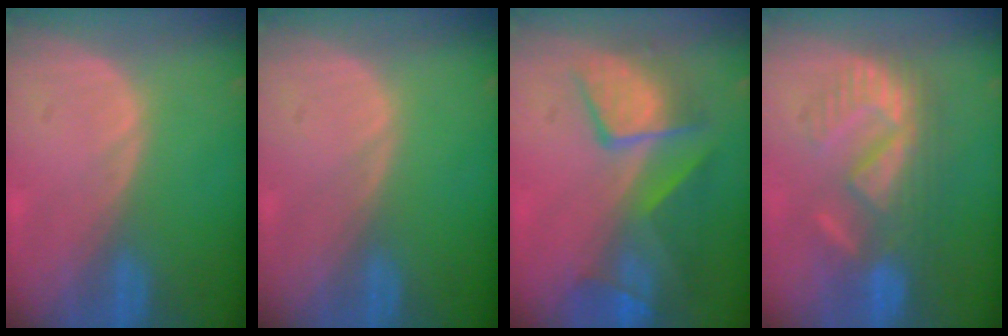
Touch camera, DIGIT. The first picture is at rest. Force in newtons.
{"total": 0.0}
{"total": 10.1, "press": 8.7, "slide": 5.0}
{"total": 8.8, "press": 8.7, "slide": 1.7}